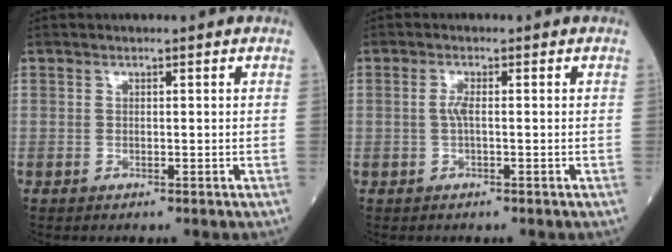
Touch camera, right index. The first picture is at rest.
{"total": 1.5, "force": [-0.1, 0.1, 1.5], "torque": [-0.033, 0.002, -0.002]}